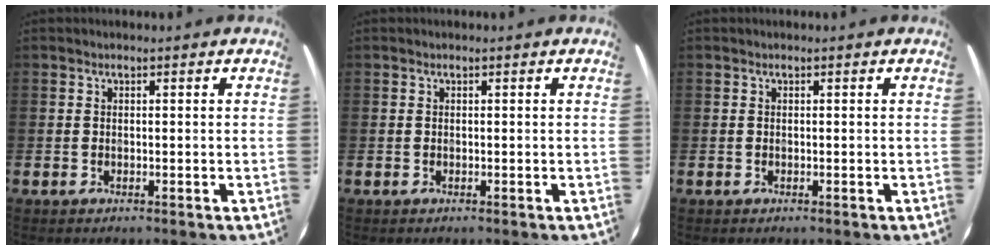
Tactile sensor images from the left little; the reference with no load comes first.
{"total": 0.0}
{"total": 0.0}